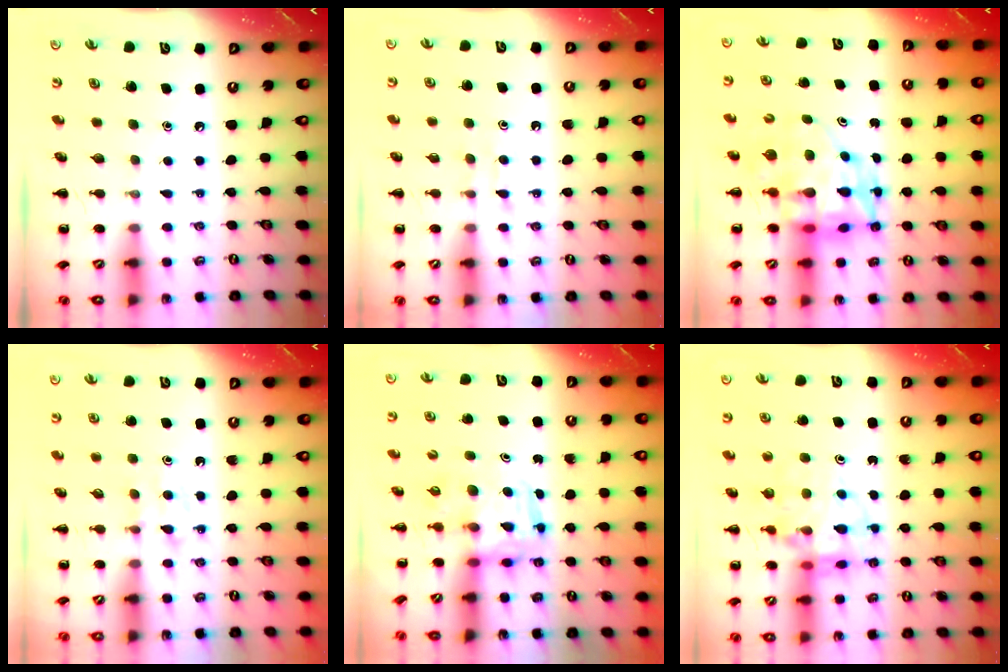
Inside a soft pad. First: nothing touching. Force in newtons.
{"total": 4.6, "press": 4.5, "slide": 1.2}
{"total": 10.5, "press": 10.1, "slide": 3.0}
{"total": 3.8, "press": 3.6, "slide": 1.3}
{"total": 3.5, "press": 3.5, "slide": 0.6}
{"total": 12.3, "press": 11.8, "slide": 3.4}